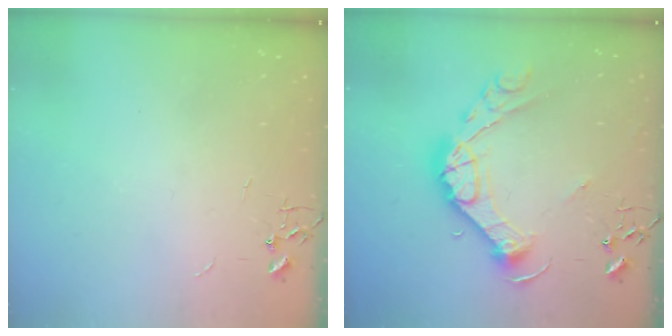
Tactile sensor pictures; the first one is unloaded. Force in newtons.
{"total": 16.6, "press": 16.6, "slide": 1.4}